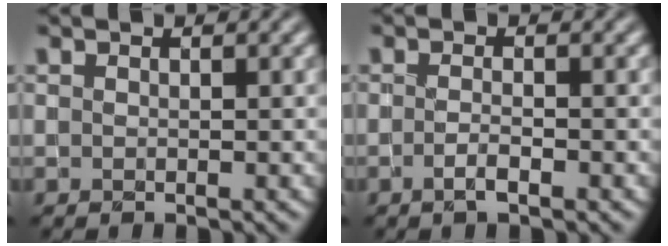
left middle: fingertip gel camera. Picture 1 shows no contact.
{"total": 1.5, "force": [-0.7, 0.4, 1.2], "torque": [-0.023, -0.002, -0.015]}